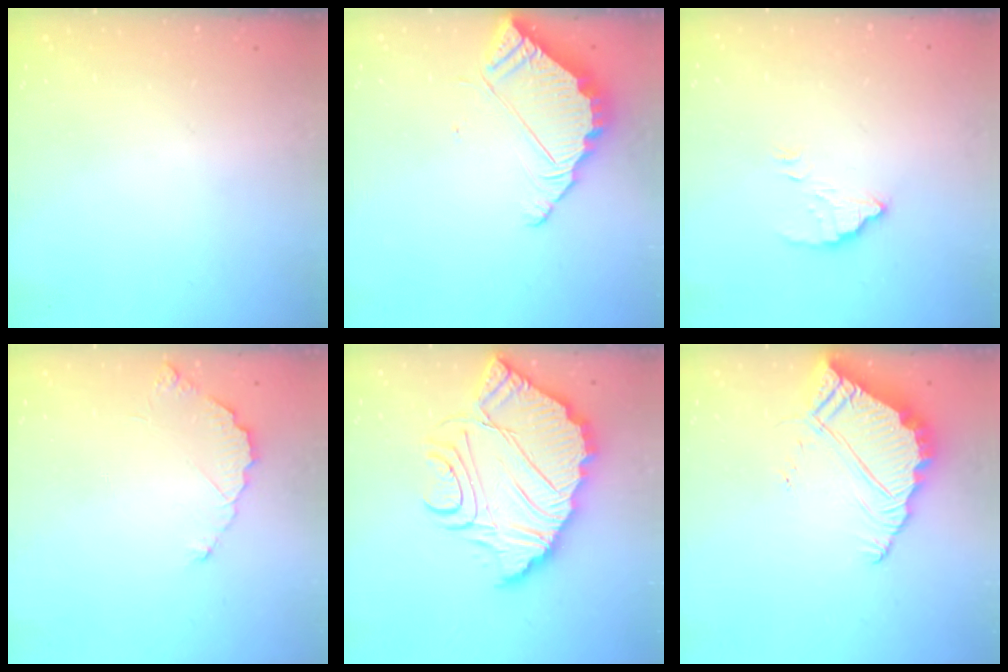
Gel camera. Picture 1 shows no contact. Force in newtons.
{"total": 5.5, "press": 5.5, "slide": 0.1}
{"total": 3.8, "press": 3.8, "slide": 0.2}
{"total": 3.8, "press": 3.8, "slide": 0.3}
{"total": 18.5, "press": 18.4, "slide": 1.6}
{"total": 7.4, "press": 7.3, "slide": 0.6}